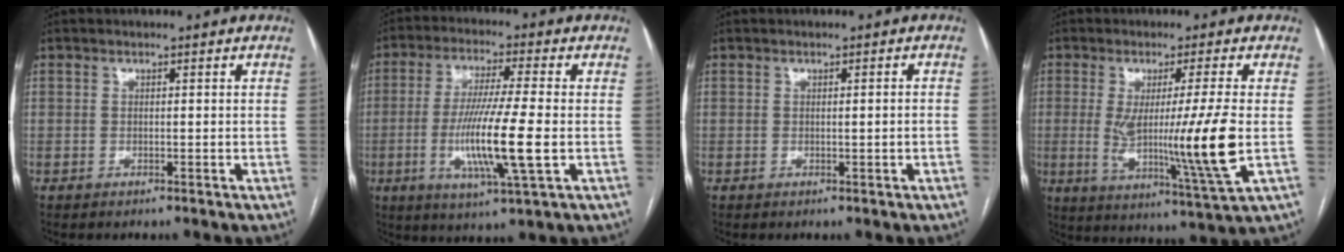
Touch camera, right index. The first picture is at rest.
{"total": 12.7, "force": [-2.3, 0.1, 12.5], "torque": [-0.243, -0.019, -0.048]}
{"total": 1.4, "force": [-0.2, -0.1, 1.4], "torque": [-0.024, 0.001, 0.000]}
{"total": 13.9, "force": [-0.6, -1.3, 13.9], "torque": [-0.245, -0.037, -0.010]}